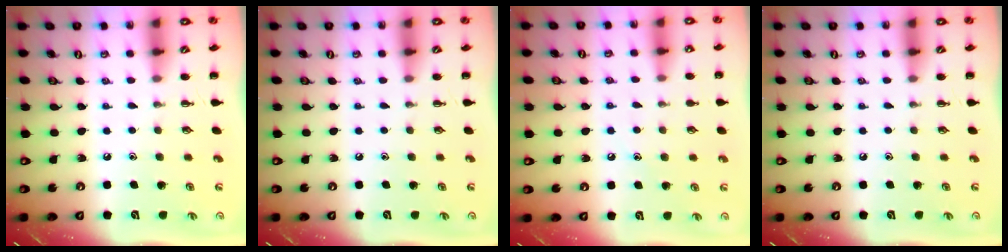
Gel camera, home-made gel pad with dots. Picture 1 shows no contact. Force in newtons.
{"total": 0.0}
{"total": 6.7, "press": 6.4, "slide": 1.8}
{"total": 0.0}